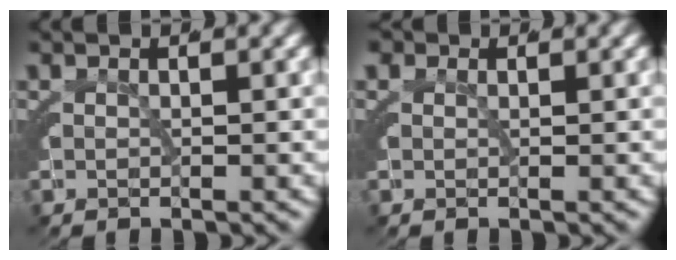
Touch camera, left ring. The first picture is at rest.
{"total": 1.3, "force": [0.7, 1.0, 0.5], "torque": [-0.018, -0.005, 0.014]}